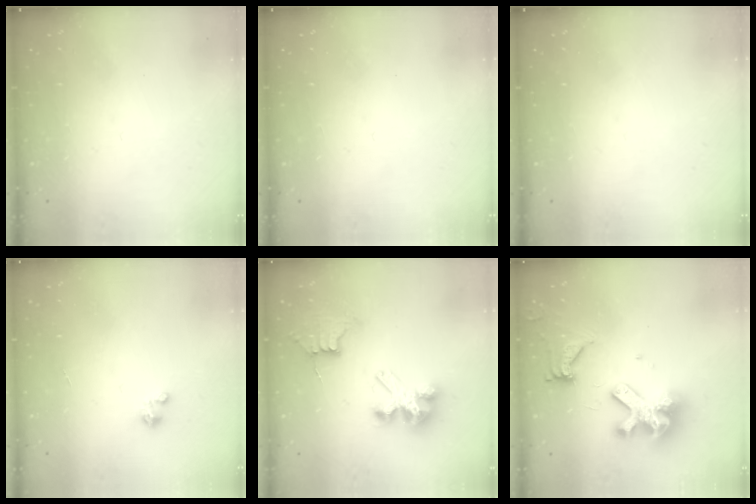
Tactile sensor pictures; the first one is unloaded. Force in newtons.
{"total": 0.0}
{"total": 0.0}
{"total": 1.2, "press": 1.1, "slide": 0.1}
{"total": 7.8, "press": 7.8, "slide": 0.6}
{"total": 13.3, "press": 13.2, "slide": 1.6}